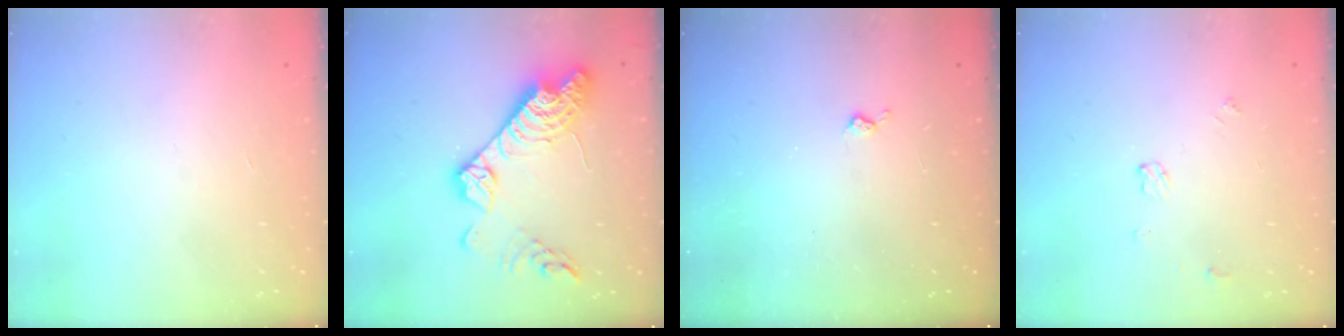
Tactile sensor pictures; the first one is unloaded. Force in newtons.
{"total": 18.9, "press": 18.9, "slide": 1.3}
{"total": 2.8, "press": 2.7, "slide": 0.5}
{"total": 4.4, "press": 4.4, "slide": 0.2}